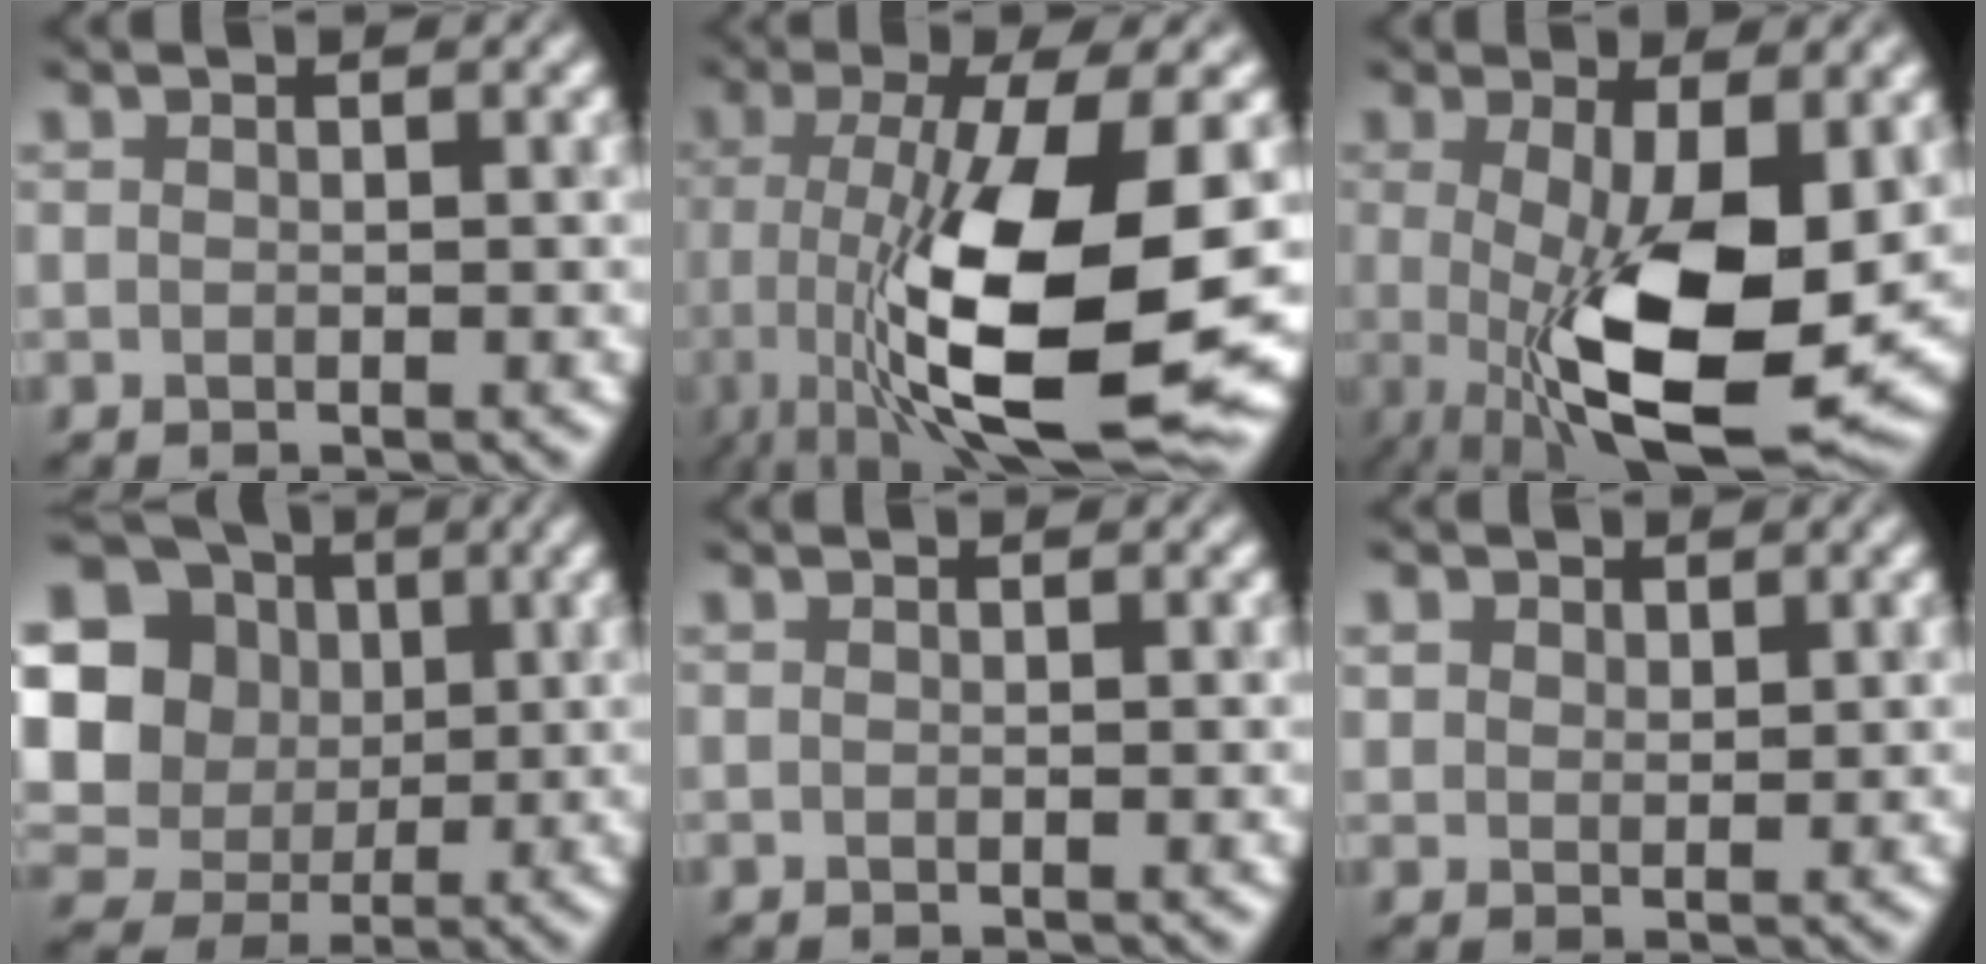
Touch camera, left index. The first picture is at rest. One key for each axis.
{"total": 12.6, "fx": -2.7, "fy": 3.5, "fz": 11.8, "tx": -0.196, "ty": -0.028, "tz": -0.029}
{"total": 11.4, "fx": -1.5, "fy": 3.7, "fz": 10.7, "tx": -0.180, "ty": -0.023, "tz": -0.010}
{"total": 12.4, "fx": 1.5, "fy": 11.8, "fz": 3.7, "tx": -0.146, "ty": 0.020, "tz": 0.029}
{"total": 0.0}
{"total": 0.8, "fx": 0.5, "fy": 0.6, "fz": -0.3, "tx": 0.000, "ty": -0.001, "tz": 0.027}